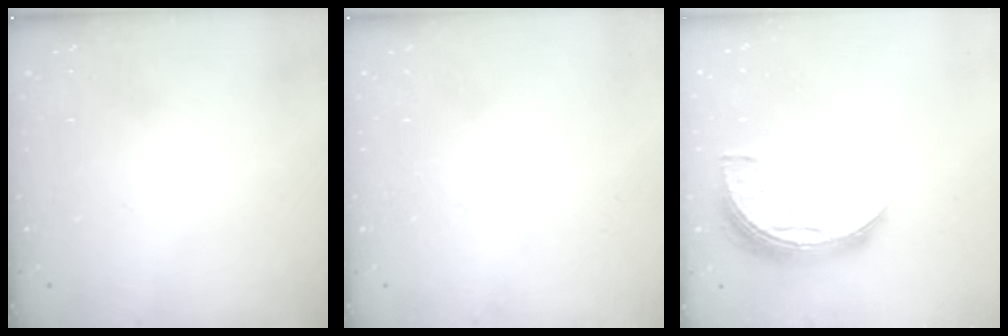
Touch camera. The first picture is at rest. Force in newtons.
{"total": 0.0}
{"total": 10.1, "press": 10.1, "slide": 0.6}